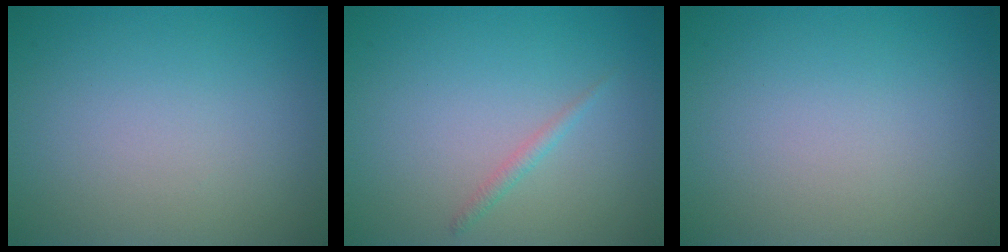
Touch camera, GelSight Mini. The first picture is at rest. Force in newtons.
{"total": 0.9, "press": 0.9, "slide": 0.1}
{"total": 0.0}